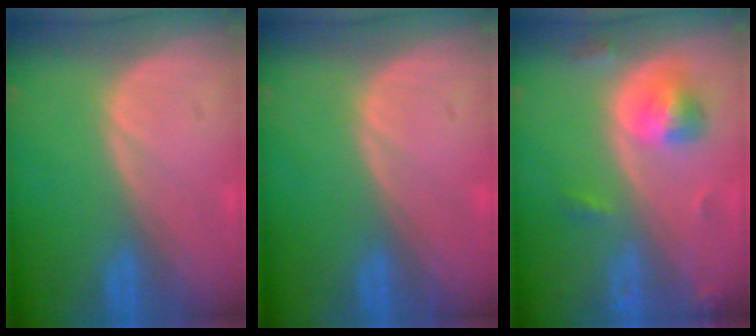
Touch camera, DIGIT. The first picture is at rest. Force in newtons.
{"total": 0.0}
{"total": 5.1, "press": 5.0, "slide": 1.0}